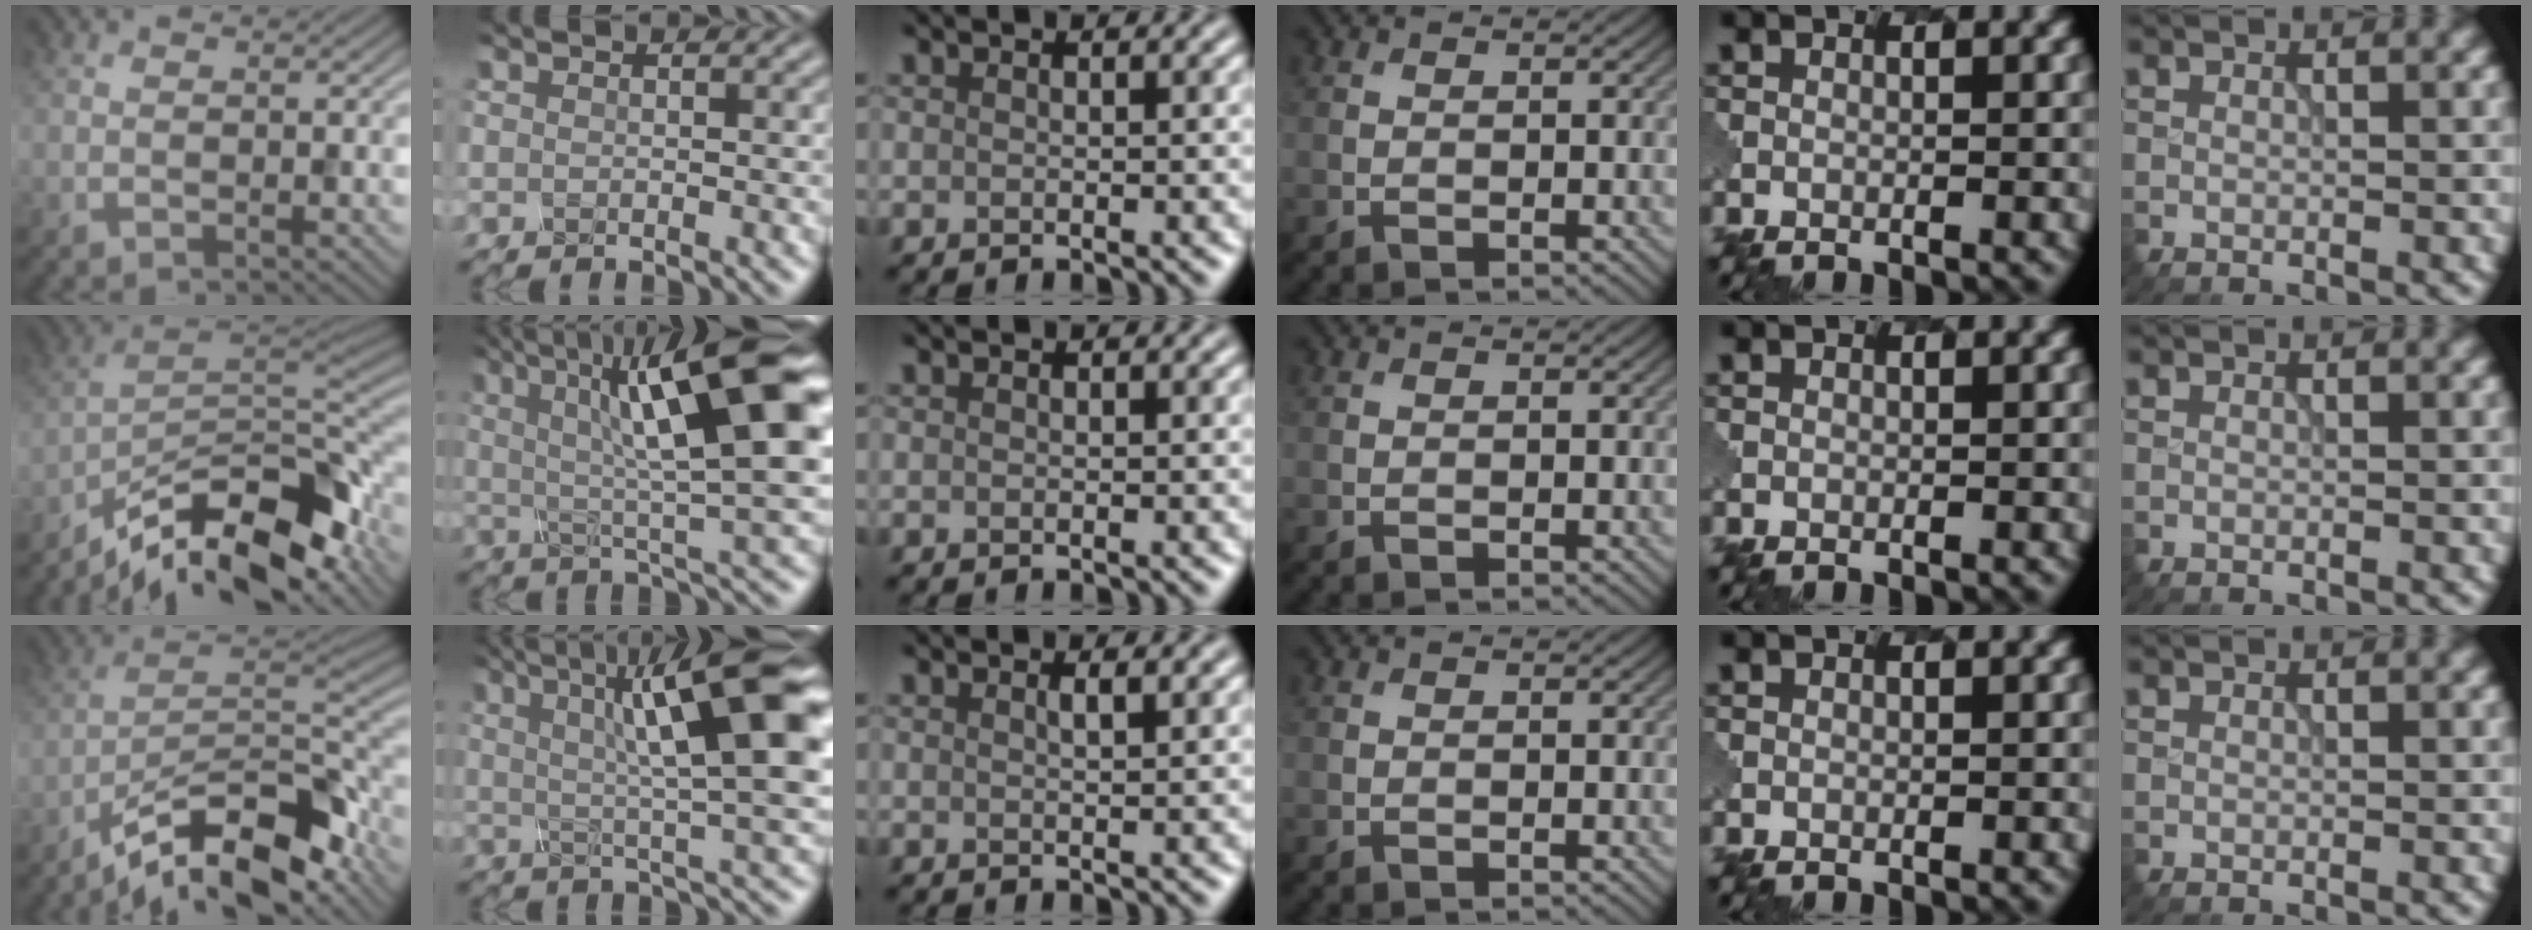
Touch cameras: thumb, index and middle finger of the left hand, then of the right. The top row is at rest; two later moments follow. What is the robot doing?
{"motion": "twist", "object": "rubiks cube"}